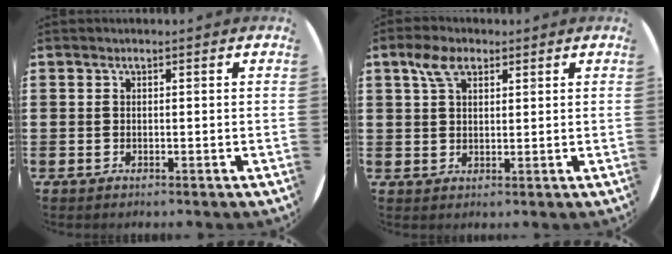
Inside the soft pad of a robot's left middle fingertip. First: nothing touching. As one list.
[{"total": 4.4, "force": [2.7, 2.3, 2.6], "torque": [-0.051, 0.007, 0.047]}]